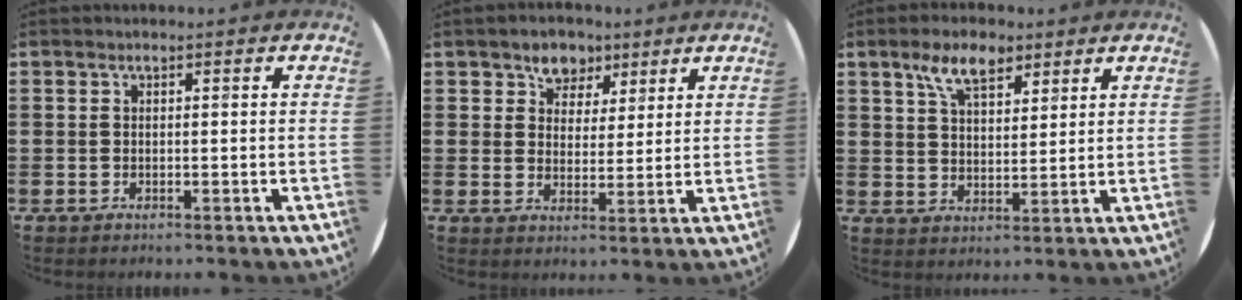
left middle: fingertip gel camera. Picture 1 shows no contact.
{"total": 4.8, "force": [3.4, 3.3, 0.3], "torque": [-0.019, 0.002, 0.061]}
{"total": 6.8, "force": [4.6, 3.1, 3.9], "torque": [-0.073, -0.004, 0.081]}